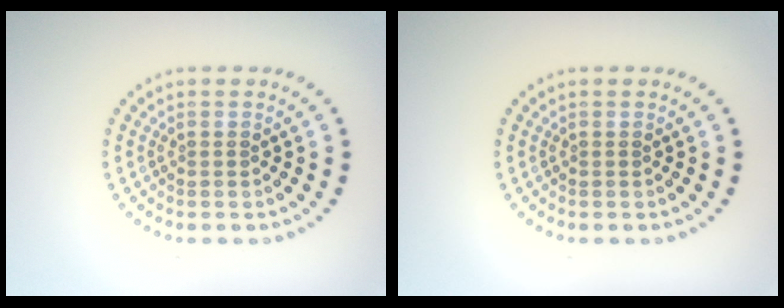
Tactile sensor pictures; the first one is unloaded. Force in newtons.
{"total": 0.0}